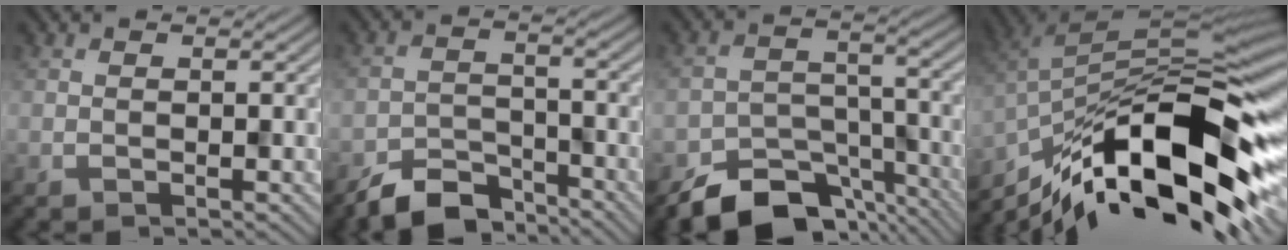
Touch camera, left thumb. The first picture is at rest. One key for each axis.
{"total": 6.2, "fx": -5.2, "fy": 2.5, "fz": 2.3, "tx": -0.040, "ty": -0.010, "tz": -0.098}
{"total": 9.9, "fx": -7.5, "fy": 5.0, "fz": 4.0, "tx": -0.062, "ty": -0.020, "tz": -0.121}
{"total": 16.7, "fx": -8.7, "fy": 5.7, "fz": 13.1, "tx": -0.244, "ty": -0.004, "tz": -0.160}